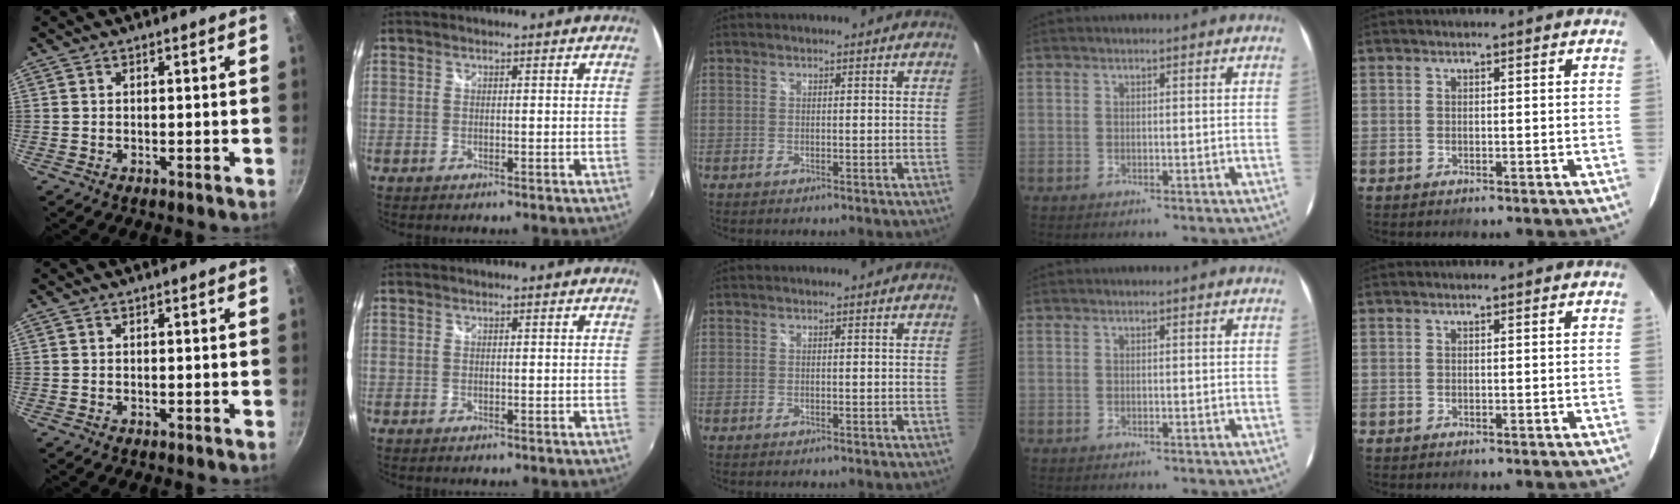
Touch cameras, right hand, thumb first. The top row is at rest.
{}